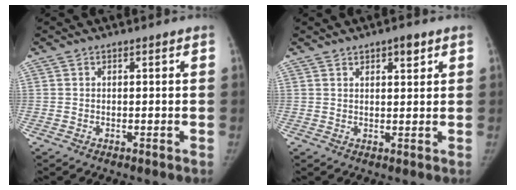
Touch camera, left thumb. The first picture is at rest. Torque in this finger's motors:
{"motor_torque": [-0.07, -0.01, 0.19, 0.19, -0.03]}